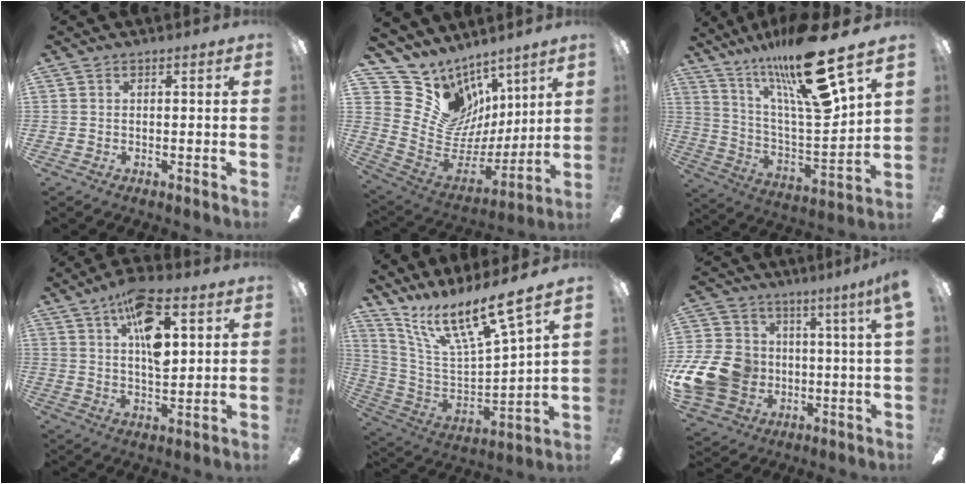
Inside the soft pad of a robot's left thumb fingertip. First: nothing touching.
{"total": 12.9, "force": [8.1, 9.9, 1.9], "torque": [-0.061, -0.082, 0.164]}
{"total": 25.0, "force": [17.4, 4.1, 17.5], "torque": [-0.299, -0.103, 0.271]}
{"total": 14.9, "force": [6.1, 6.5, 11.9], "torque": [-0.181, -0.014, 0.103]}
{"total": 16.7, "force": [12.9, 2.8, 10.3], "torque": [-0.192, -0.096, 0.213]}
{"total": 16.3, "force": [0.0, 11.9, 11.1], "torque": [-0.234, 0.012, 0.004]}